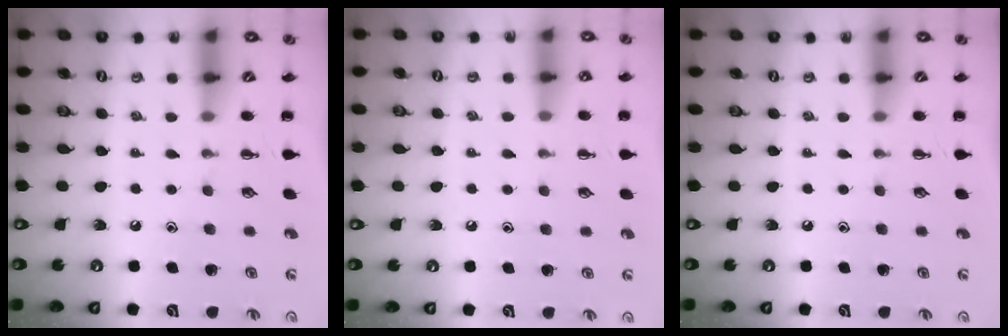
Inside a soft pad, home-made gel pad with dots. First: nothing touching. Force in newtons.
{"total": 3.4, "press": 3.2, "slide": 1.2}
{"total": 0.0}